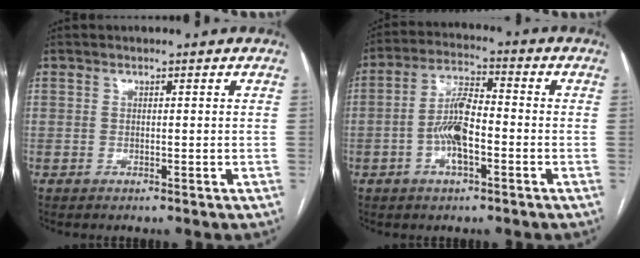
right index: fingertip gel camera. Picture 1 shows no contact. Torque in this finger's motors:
{"motor_torque": [1.39, -0.40, 0.64, 0.18]}